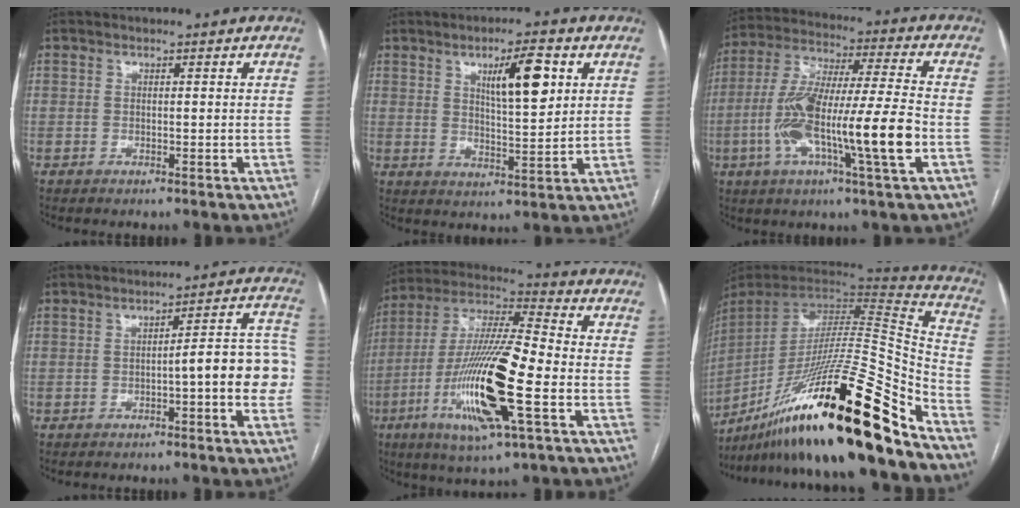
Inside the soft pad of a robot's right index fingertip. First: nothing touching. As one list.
[{"total": 8.7, "force": [3.5, 1.7, 7.8], "torque": [-0.128, 0.001, 0.059]}, {"total": 17.9, "force": [-4.6, 0.8, 17.3], "torque": [-0.333, -0.002, -0.084]}, {"total": 9.4, "force": [-2.0, 1.3, 9.1], "torque": [-0.100, 0.033, -0.030]}, {"total": 20.0, "force": [-5.9, 2.1, 19.0], "torque": [-0.395, -0.022, -0.109]}, {"total": 36.4, "force": [-24.5, 2.7, 26.8], "torque": [-0.409, -0.050, -0.395]}]